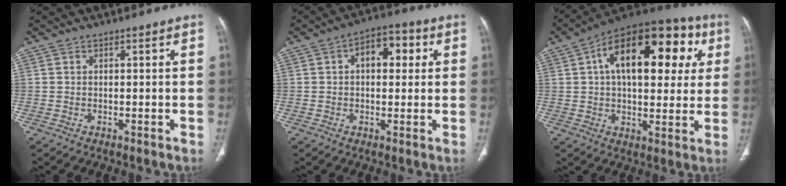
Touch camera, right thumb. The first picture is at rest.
{"total": 8.2, "force": [2.0, 4.8, 6.4], "torque": [-0.064, 0.018, 0.023]}
{"total": 24.7, "force": [7.0, 12.8, 20.0], "torque": [-0.263, 0.029, 0.096]}